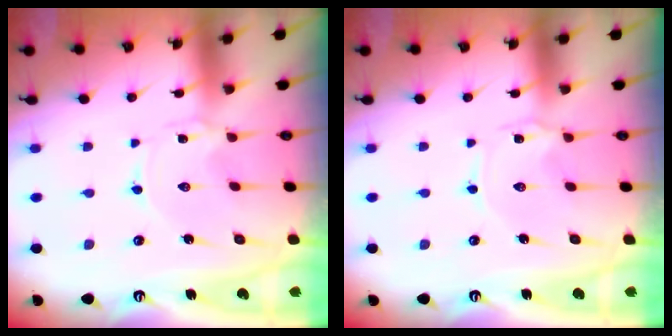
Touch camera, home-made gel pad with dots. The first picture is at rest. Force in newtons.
{"total": 1.3, "press": 1.2, "slide": 0.2}